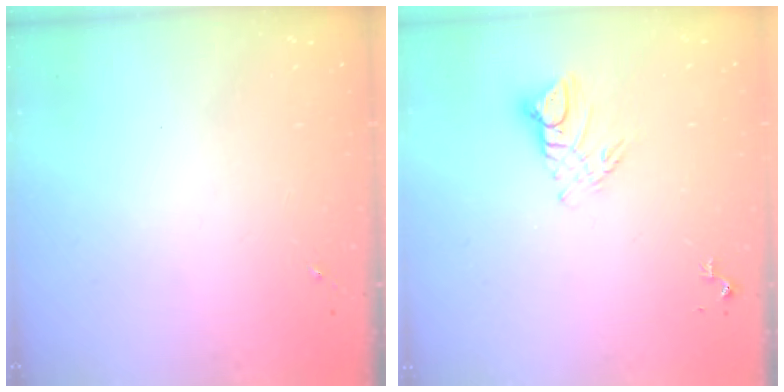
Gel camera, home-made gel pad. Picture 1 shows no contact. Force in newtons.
{"total": 7.6, "press": 7.6, "slide": 0.7}